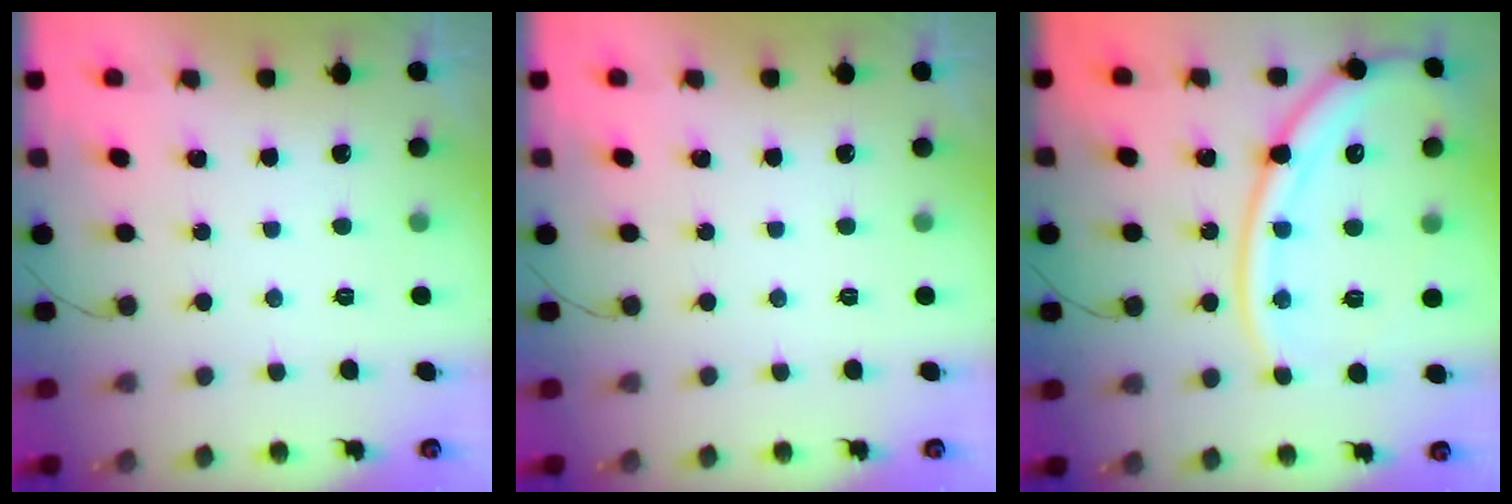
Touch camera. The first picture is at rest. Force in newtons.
{"total": 0.0}
{"total": 17.2, "press": 17.1, "slide": 1.8}